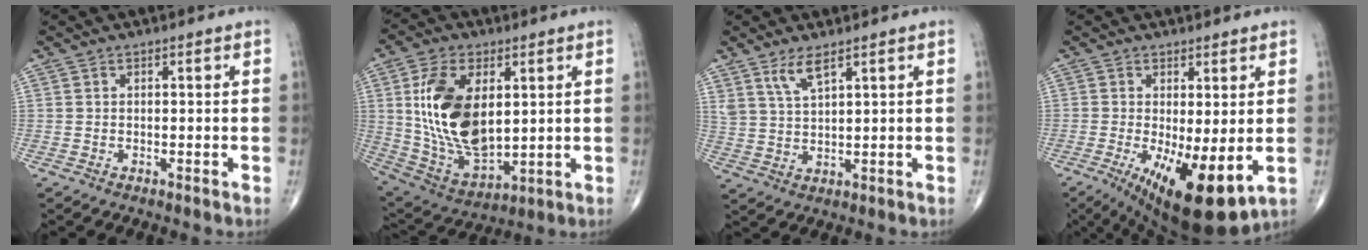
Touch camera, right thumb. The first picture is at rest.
{"total": 18.9, "force": [3.5, 10.6, 15.3], "torque": [-0.276, -0.019, 0.080]}
{"total": 4.7, "force": [3.2, 1.3, 3.2], "torque": [-0.065, -0.019, 0.070]}
{"total": 13.0, "force": [-2.9, 4.3, 11.9], "torque": [-0.191, -0.027, -0.029]}